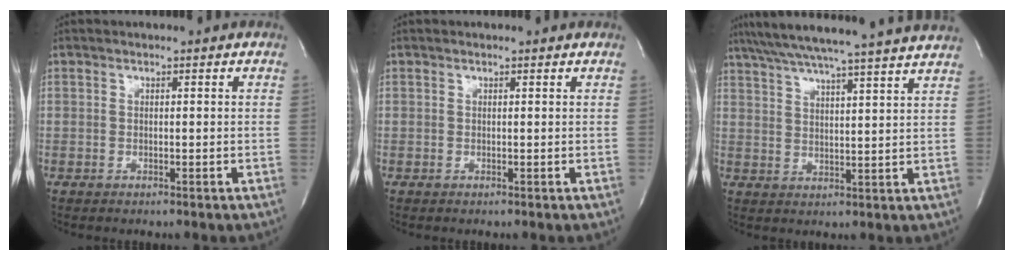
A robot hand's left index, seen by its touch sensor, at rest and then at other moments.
{"total": 0.6, "force": [0.6, 0.2, 0.0], "torque": [-0.010, 0.005, 0.005]}
{"total": 22.9, "force": [20.7, -0.6, 9.8], "torque": [-0.171, -0.002, 0.279]}